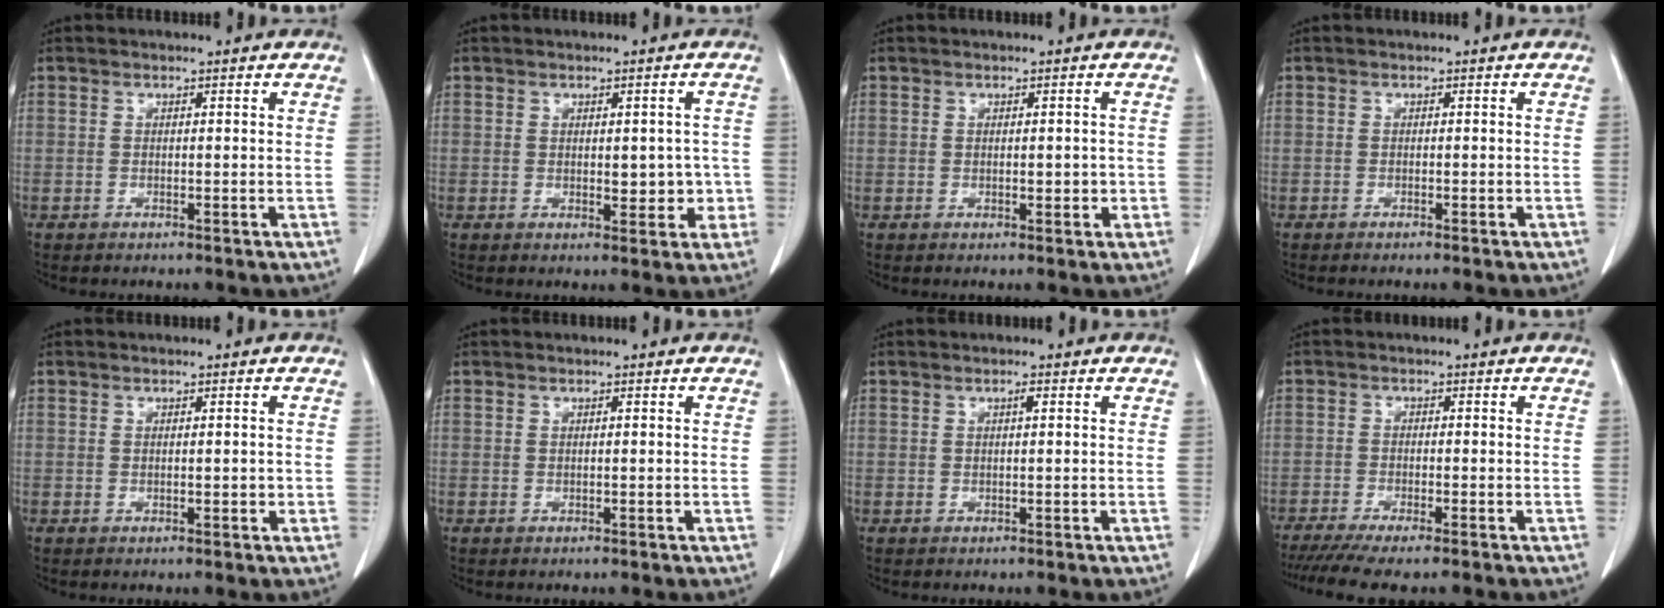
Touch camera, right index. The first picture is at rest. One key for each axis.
{"total": 4.3, "fx": -0.4, "fy": 2.3, "fz": 3.6, "tx": -0.036, "ty": 0.004, "tz": 0.002}
{"total": 1.8, "fx": -0.2, "fy": 0.8, "fz": 1.6, "tx": -0.023, "ty": 0.000, "tz": 0.001}
{"total": 0.8, "fx": -0.7, "fy": -0.1, "fz": 0.4, "tx": -0.010, "ty": 0.000, "tz": -0.010}
{"total": 1.2, "fx": -0.1, "fy": 0.5, "fz": 1.1, "tx": -0.018, "ty": 0.000, "tz": 0.001}
{"total": 0.0}
{"total": 0.6, "fx": 0.2, "fy": 0.1, "fz": 0.6, "tx": -0.013, "ty": 0.001, "tz": 0.003}
{"total": 9.0, "fx": -7.5, "fy": 0.5, "fz": 5.0, "tx": -0.068, "ty": -0.017, "tz": -0.117}